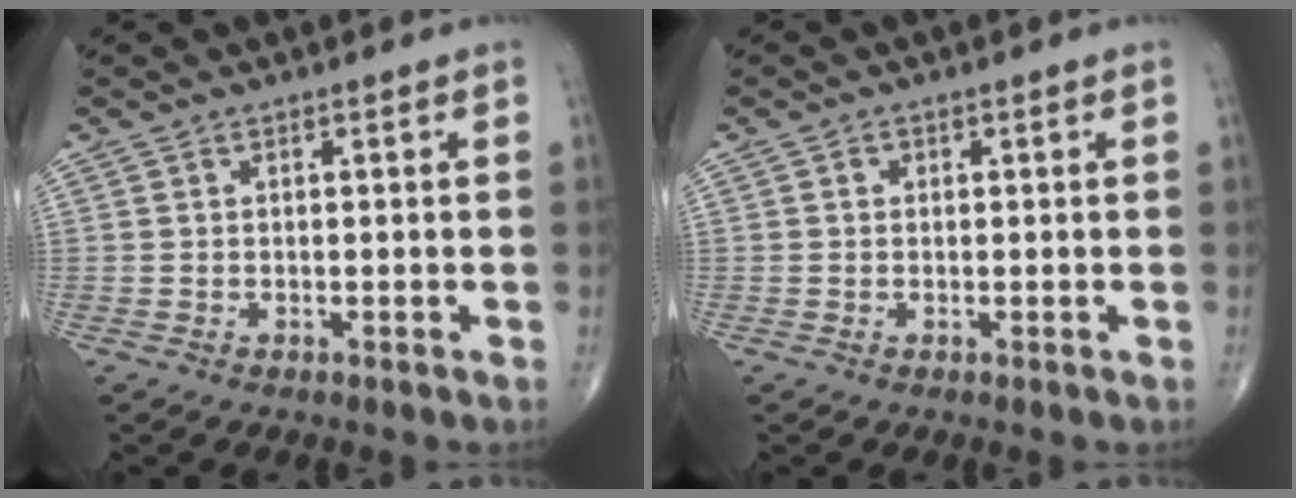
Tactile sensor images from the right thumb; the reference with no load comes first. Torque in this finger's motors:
{"motor_torque": [-0.26, 0.78, 0.01, -0.09, -0.03]}